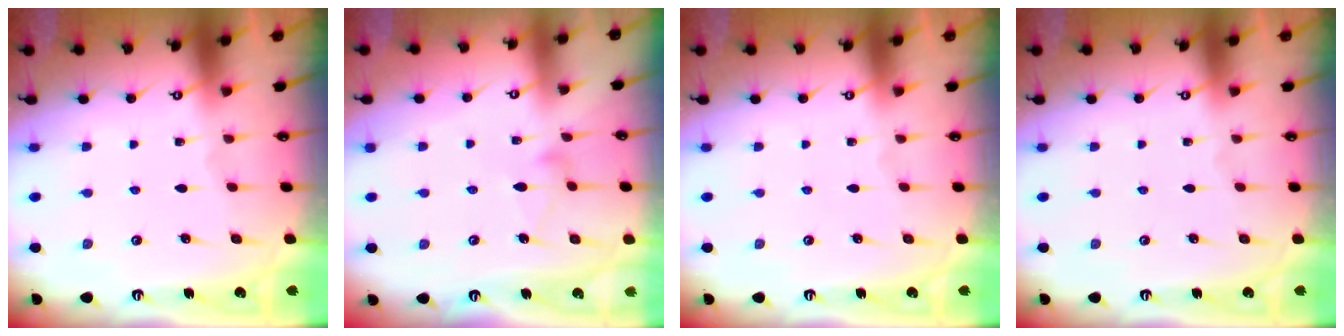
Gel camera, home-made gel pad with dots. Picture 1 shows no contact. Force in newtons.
{"total": 6.9, "press": 6.9, "slide": 0.4}
{"total": 0.0}
{"total": 0.0}